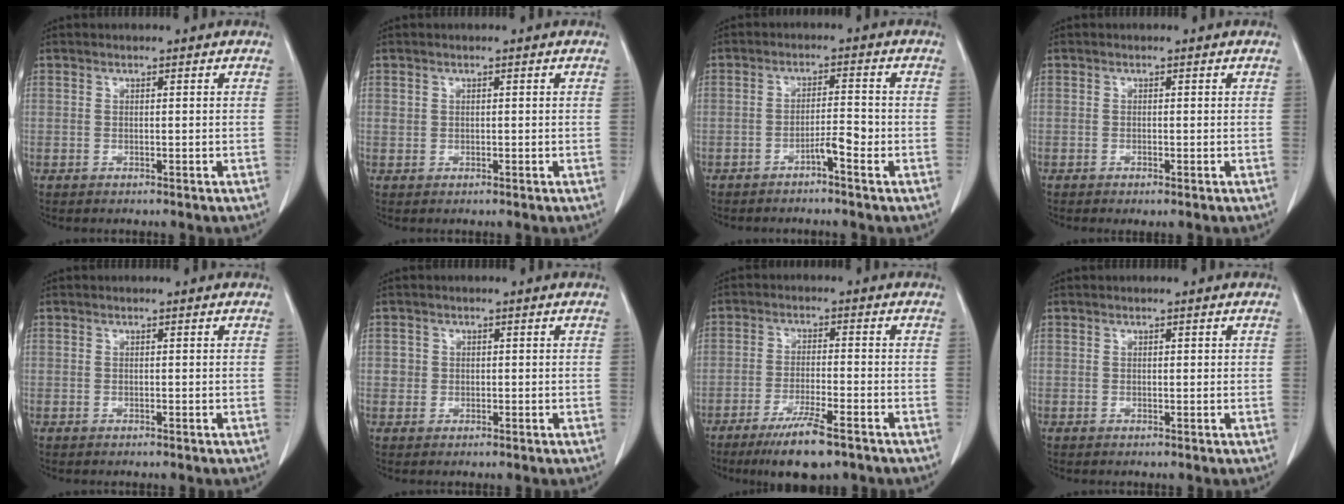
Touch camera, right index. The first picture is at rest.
{"total": 0.8, "force": [0.3, 0.8, 0.1], "torque": [0.004, 0.006, 0.003]}
{"total": 3.0, "force": [-1.8, 0.1, 2.4], "torque": [-0.034, 0.005, -0.033]}
{"total": 0.7, "force": [-0.4, 0.1, 0.6], "torque": [-0.010, -0.001, -0.005]}
{"total": 0.0}
{"total": 1.5, "force": [0.1, 1.5, 0.1], "torque": [0.005, 0.006, -0.001]}
{"total": 8.1, "force": [-5.4, 0.9, 5.9], "torque": [-0.106, -0.017, -0.090]}
{"total": 0.6, "force": [0.2, 0.3, 0.5], "torque": [-0.003, 0.002, 0.003]}